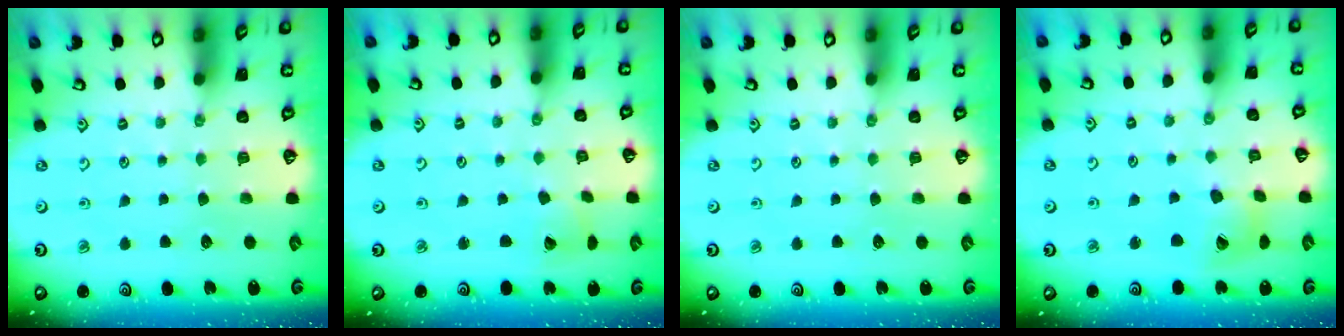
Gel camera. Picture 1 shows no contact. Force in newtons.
{"total": 4.0, "press": 3.9, "slide": 0.5}
{"total": 0.0}
{"total": 11.7, "press": 11.6, "slide": 1.5}